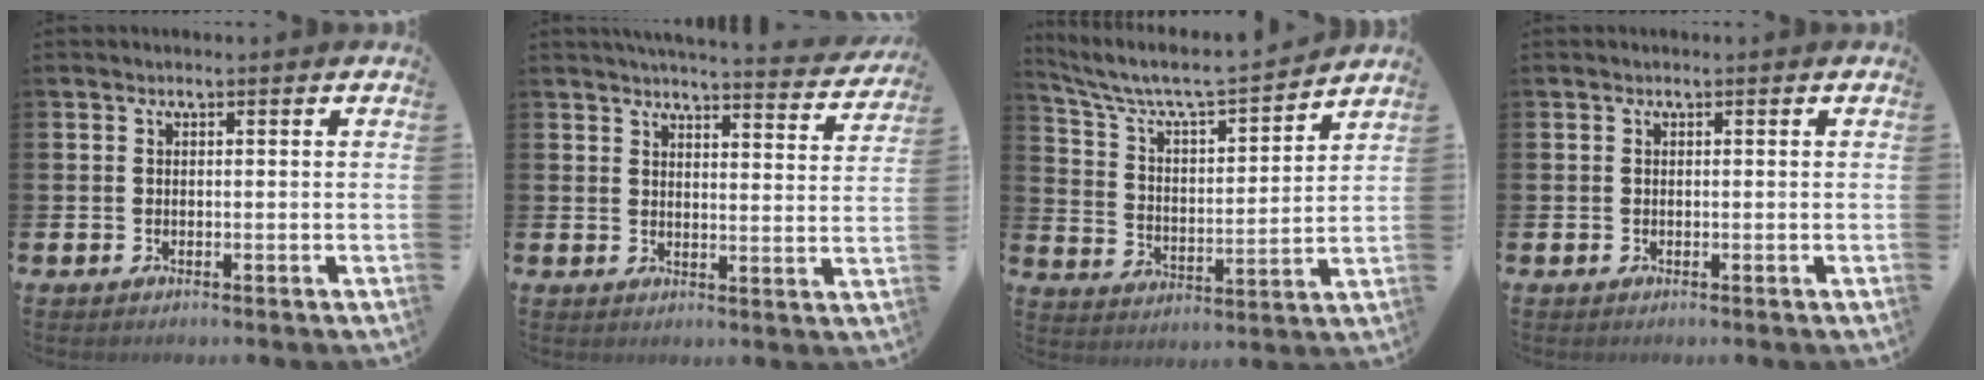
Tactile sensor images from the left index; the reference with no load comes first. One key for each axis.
{"total": 4.8, "fx": 4.8, "fy": 0.1, "fz": 0.8, "tx": -0.019, "ty": -0.037, "tz": 0.080}
{"total": 7.1, "fx": 6.6, "fy": 1.2, "fz": 2.4, "tx": -0.081, "ty": -0.052, "tz": 0.107}
{"total": 0.0}